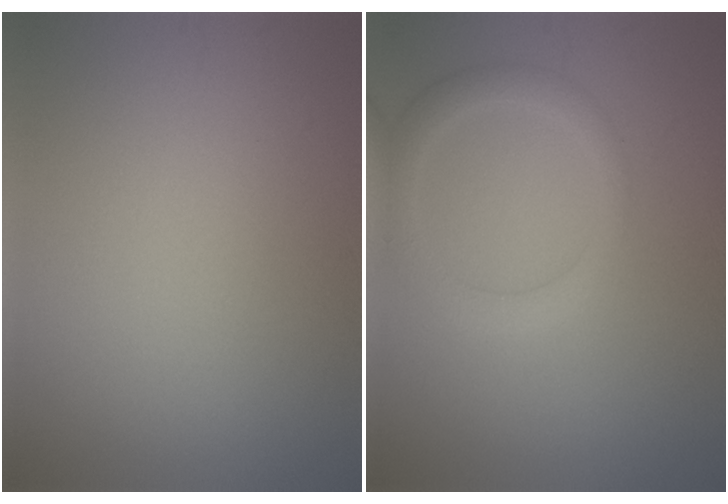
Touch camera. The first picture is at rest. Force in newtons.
{"total": 2.6, "press": 2.6, "slide": 0.3}